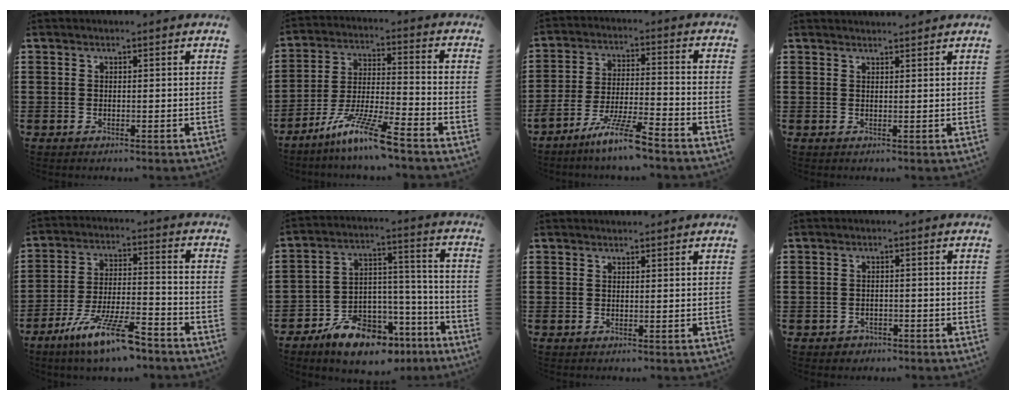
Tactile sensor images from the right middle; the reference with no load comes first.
{"total": 9.9, "force": [-7.8, 0.2, 6.1], "torque": [-0.124, -0.003, -0.153]}
{"total": 8.0, "force": [-6.5, -0.2, 4.7], "torque": [-0.100, -0.013, -0.127]}
{"total": 1.4, "force": [1.4, 0.0, 0.1], "torque": [-0.005, 0.000, 0.026]}
{"total": 10.9, "force": [-8.0, 1.7, 7.1], "torque": [-0.137, 0.012, -0.152]}
{"total": 10.6, "force": [-8.7, 4.6, 3.9], "torque": [-0.067, 0.047, -0.160]}
{"total": 0.0}
{"total": 1.3, "force": [-1.1, 0.8, 0.0], "torque": [-0.005, 0.001, -0.026]}